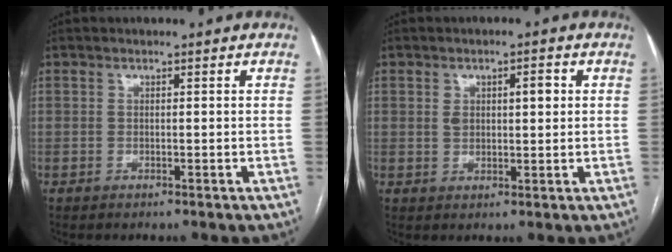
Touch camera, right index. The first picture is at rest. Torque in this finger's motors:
{"motor_torque": [-0.04, 0.09, 0.05, 0.02]}